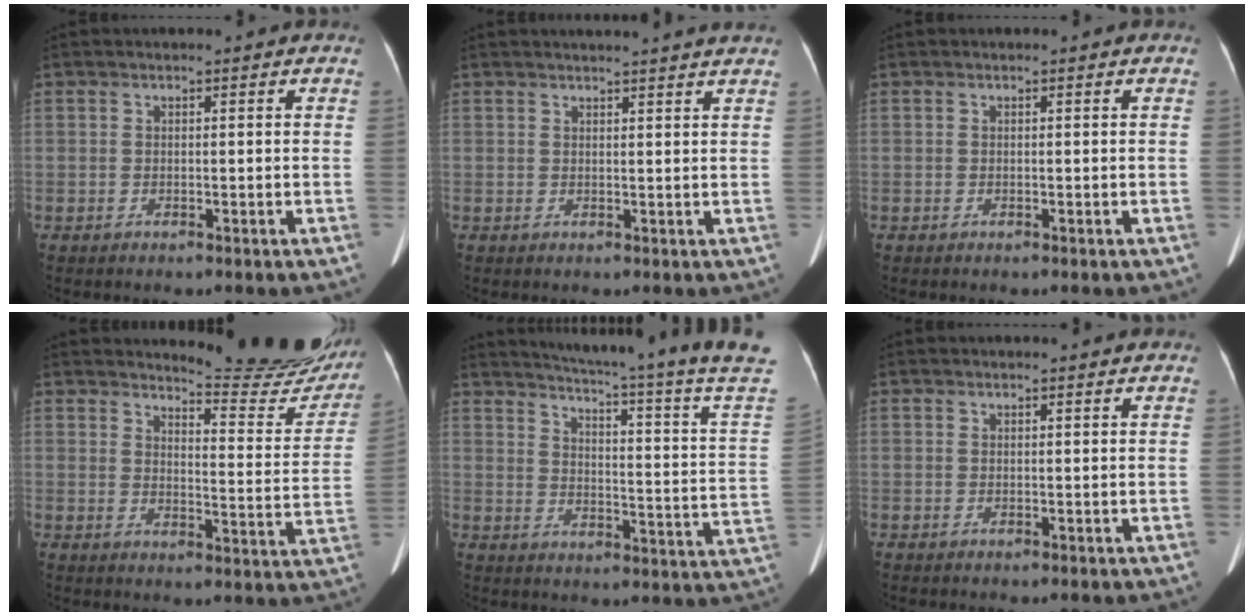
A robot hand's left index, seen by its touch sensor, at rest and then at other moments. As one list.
[{"total": 9.9, "force": [9.2, -0.5, 3.4], "torque": [-0.045, -0.015, 0.091]}, {"total": 0.0}, {"total": 15.0, "force": [14.3, 1.7, 4.1], "torque": [-0.040, -0.103, 0.152]}, {"total": 23.4, "force": [20.1, -3.2, 11.5], "torque": [-0.182, -0.112, 0.246]}, {"total": 1.9, "force": [1.8, 0.2, 0.6], "torque": [-0.007, -0.004, 0.015]}]